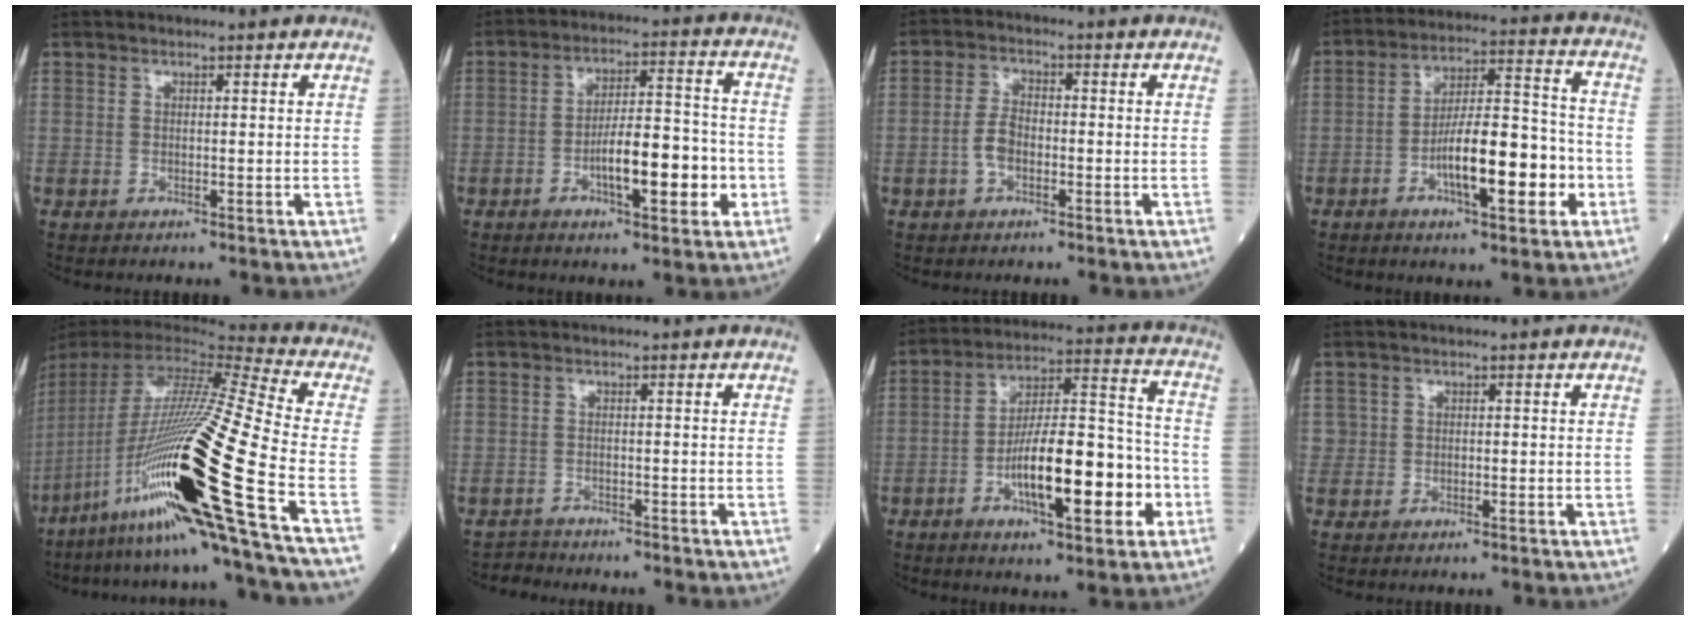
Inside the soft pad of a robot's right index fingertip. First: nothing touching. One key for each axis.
{"total": 11.1, "fx": -3.4, "fy": 3.2, "fz": 10.1, "tx": -0.169, "ty": 0.019, "tz": -0.051}
{"total": 4.4, "fx": -1.4, "fy": 2.6, "fz": 3.2, "tx": -0.079, "ty": 0.010, "tz": -0.028}
{"total": 13.7, "fx": -4.4, "fy": 3.8, "fz": 12.4, "tx": -0.212, "ty": 0.020, "tz": -0.068}
{"total": 34.1, "fx": -12.9, "fy": 1.3, "fz": 31.5, "tx": -0.593, "ty": -0.056, "tz": -0.240}
{"total": 3.1, "fx": -2.7, "fy": 1.3, "fz": -0.9, "tx": 0.006, "ty": -0.004, "tz": -0.051}
{"total": 17.1, "fx": -5.4, "fy": 4.8, "fz": 15.5, "tx": -0.264, "ty": 0.019, "tz": -0.082}
{"total": 2.6, "fx": 0.0, "fy": 2.4, "fz": 1.0, "tx": -0.030, "ty": 0.012, "tz": 0.008}